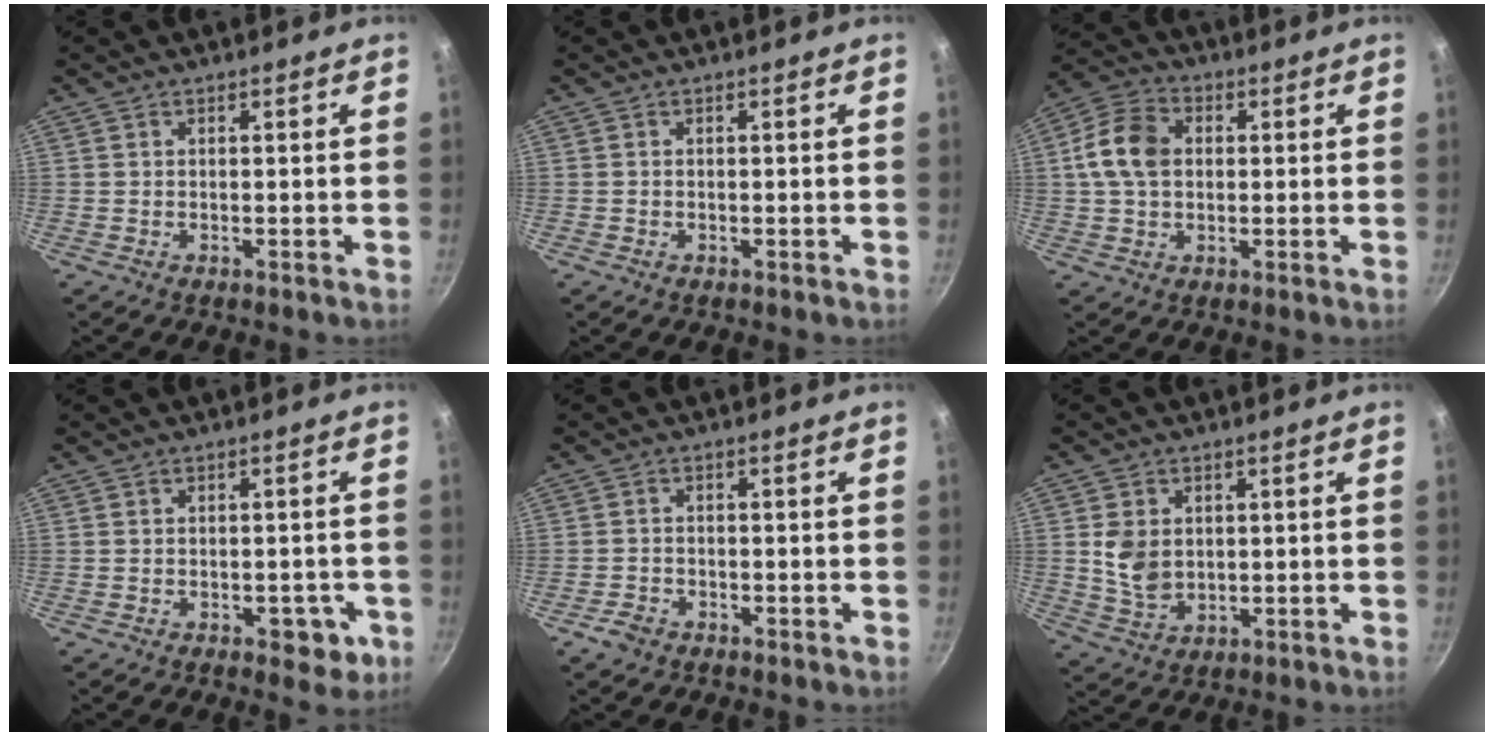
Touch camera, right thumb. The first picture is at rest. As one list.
[{"total": 0.0}, {"total": 10.2, "force": [1.1, 7.4, 7.0], "torque": [-0.119, 0.018, 0.008]}, {"total": 5.4, "force": [-2.0, 3.3, 3.7], "torque": [-0.015, 0.012, -0.017]}, {"total": 2.9, "force": [-1.9, 1.9, 1.1], "torque": [-0.022, 0.021, -0.033]}, {"total": 7.3, "force": [1.0, 5.5, 4.7], "torque": [-0.074, -0.014, 0.027]}]